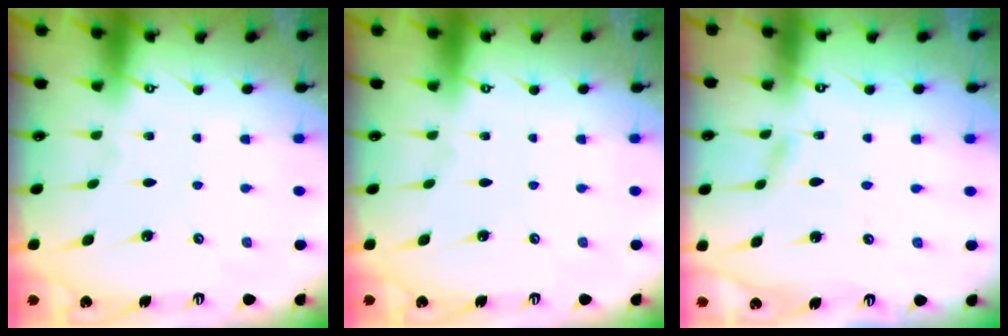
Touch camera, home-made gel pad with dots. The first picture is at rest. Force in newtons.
{"total": 0.0}
{"total": 1.4, "press": 1.4, "slide": 0.1}